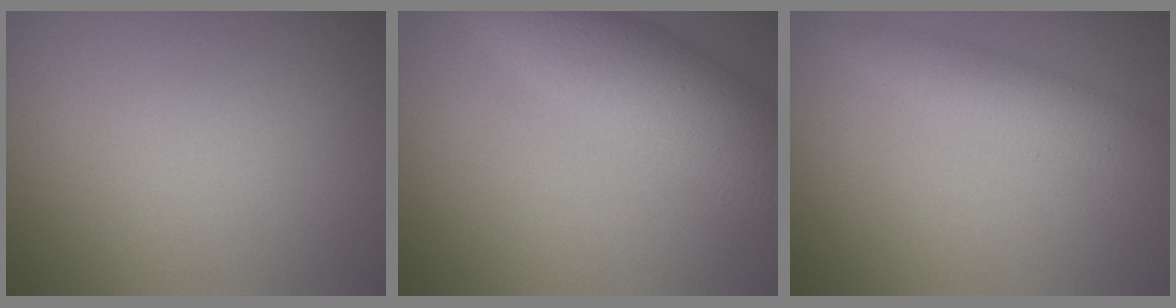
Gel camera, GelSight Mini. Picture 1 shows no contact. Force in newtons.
{"total": 7.5, "press": 7.5, "slide": 0.1}
{"total": 2.9, "press": 2.9, "slide": 0.1}